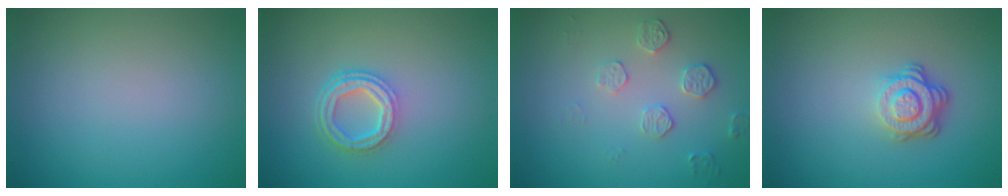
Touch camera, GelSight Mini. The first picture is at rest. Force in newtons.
{"total": 3.8, "press": 2.9, "slide": 2.4}
{"total": 1.9, "press": 1.3, "slide": 1.3}
{"total": 3.2, "press": 2.4, "slide": 2.1}